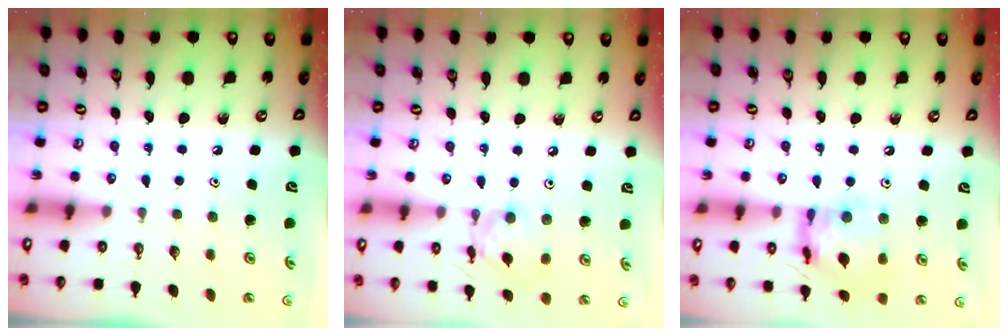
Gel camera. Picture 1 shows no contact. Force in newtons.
{"total": 9.2, "press": 9.2, "slide": 0.6}
{"total": 12.8, "press": 12.8, "slide": 0.9}